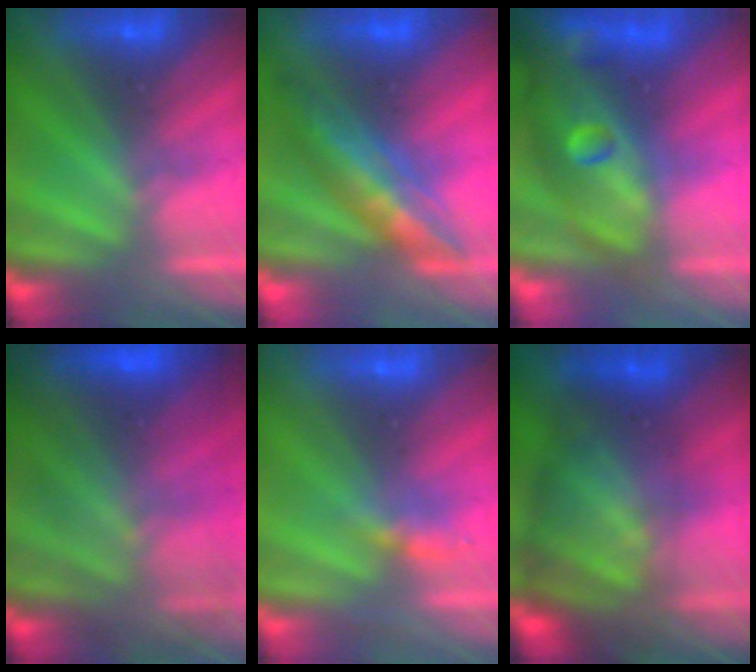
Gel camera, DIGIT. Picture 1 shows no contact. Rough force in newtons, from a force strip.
{"total": 2.9}
{"total": 11.3}
{"total": 10.0}
{"total": 2.2}
{"total": 10.7}